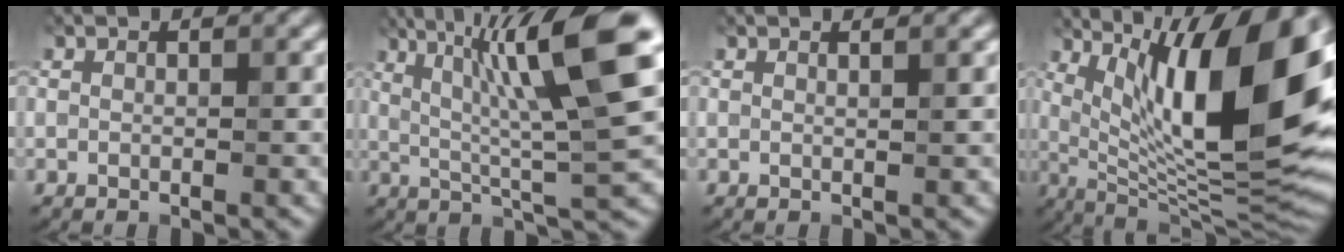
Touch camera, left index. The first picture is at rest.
{"total": 12.0, "force": [3.6, 1.9, 11.2], "torque": [-0.171, 0.013, 0.060]}
{"total": 1.0, "force": [0.6, 0.4, 0.7], "torque": [0.001, 0.002, 0.004]}
{"total": 15.2, "force": [4.5, 4.7, 13.8], "torque": [-0.186, -0.006, 0.075]}